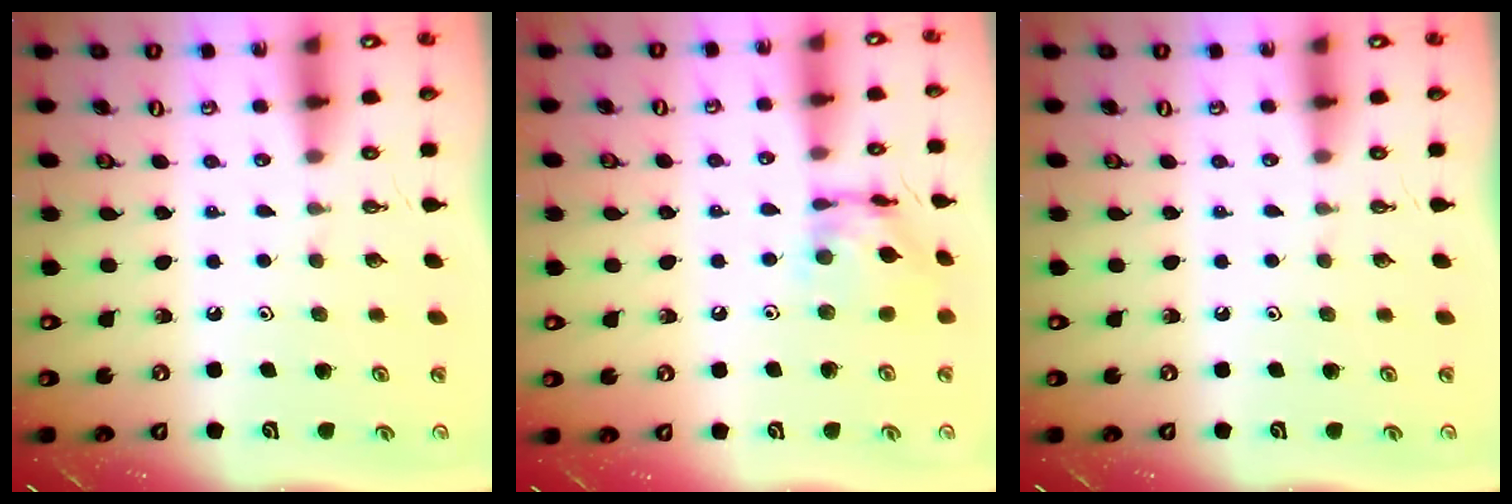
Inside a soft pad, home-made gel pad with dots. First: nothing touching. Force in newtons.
{"total": 11.4, "press": 11.4, "slide": 1.0}
{"total": 0.0}